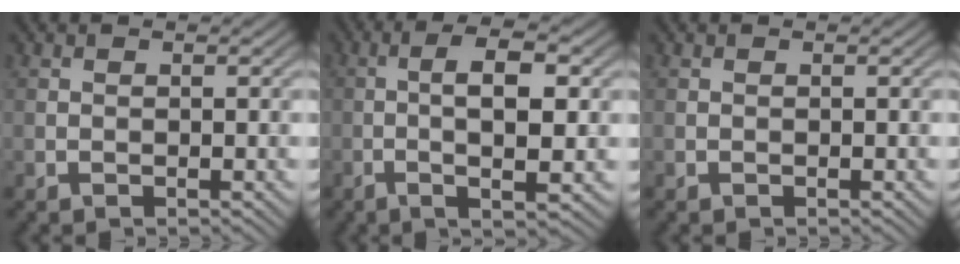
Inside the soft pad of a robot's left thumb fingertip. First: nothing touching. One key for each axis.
{"total": 7.1, "fx": -0.4, "fy": 1.6, "fz": 6.9, "tx": -0.119, "ty": 0.009, "tz": -0.010}
{"total": 0.0}